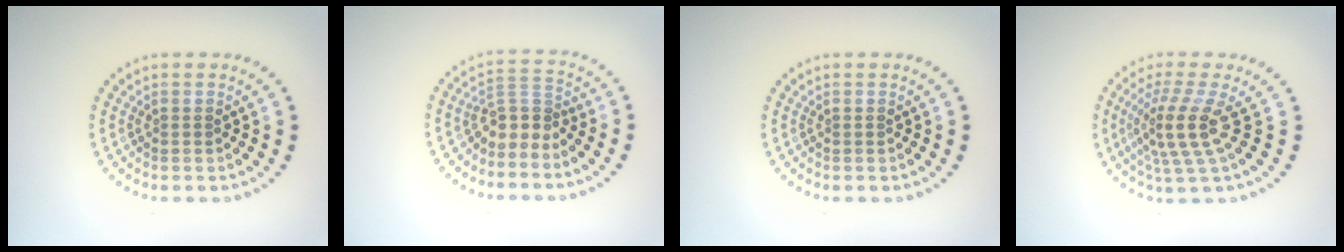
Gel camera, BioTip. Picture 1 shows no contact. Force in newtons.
{"total": 2.7, "press": 1.8, "slide": 2.0}
{"total": 0.0}
{"total": 4.1, "press": 2.9, "slide": 3.0}